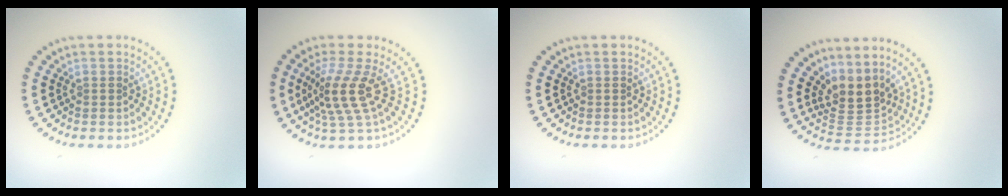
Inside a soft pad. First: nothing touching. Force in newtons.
{"total": 3.7, "press": 2.7, "slide": 2.6}
{"total": 0.0}
{"total": 3.4, "press": 2.6, "slide": 2.2}